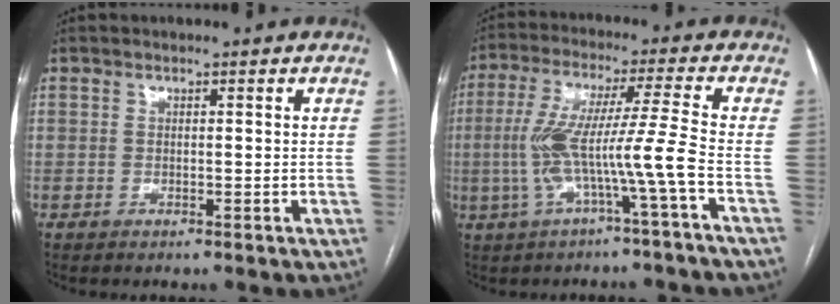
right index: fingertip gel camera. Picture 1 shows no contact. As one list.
[{"total": 9.9, "force": [-2.9, -1.3, 9.4], "torque": [-0.200, 0.018, -0.052]}]